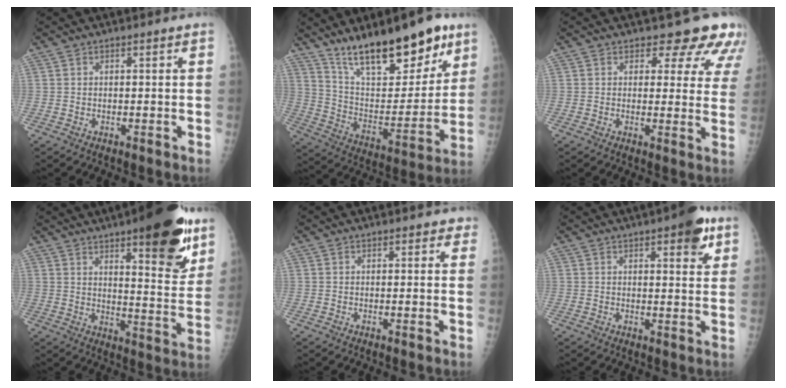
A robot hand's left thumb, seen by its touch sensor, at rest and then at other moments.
{"total": 22.7, "force": [15.8, 8.0, 14.2], "torque": [-0.176, -0.080, 0.266]}
{"total": 10.1, "force": [8.3, 4.9, 3.0], "torque": [0.019, -0.043, 0.070]}
{"total": 19.1, "force": [11.3, 5.3, 14.5], "torque": [-0.162, -0.063, 0.158]}
{"total": 1.7, "force": [1.2, 1.0, 0.8], "torque": [0.009, -0.002, 0.007]}
{"total": 7.0, "force": [3.8, 2.3, 5.4], "torque": [-0.053, -0.013, 0.042]}